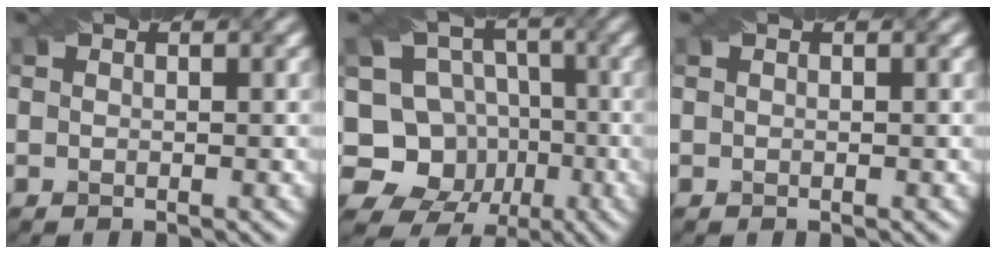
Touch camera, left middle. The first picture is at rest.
{"total": 10.9, "force": [-3.0, 9.8, 3.7], "torque": [-0.067, 0.022, -0.076]}
{"total": 0.0}